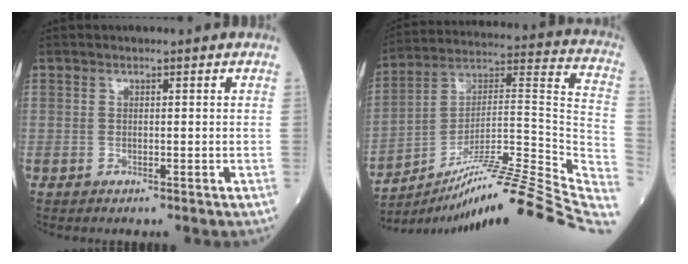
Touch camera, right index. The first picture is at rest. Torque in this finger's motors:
{"motor_torque": [-1.10, -1.04, 0.22, 0.07]}